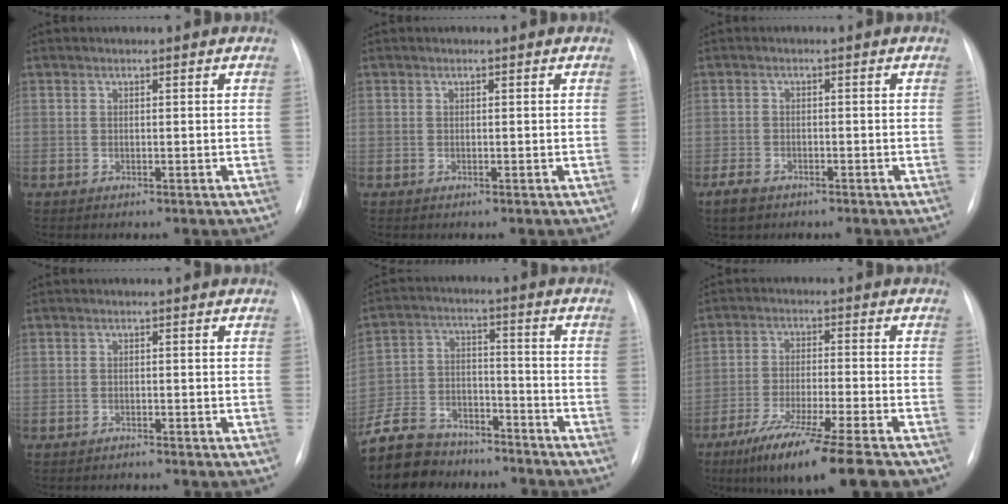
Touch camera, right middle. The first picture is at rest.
{"total": 0.0}
{"total": 2.8, "force": [-2.1, 1.5, 1.3], "torque": [-0.034, -0.002, -0.032]}
{"total": 0.6, "force": [-0.6, 0.0, -0.1], "torque": [-0.005, -0.004, -0.012]}
{"total": 16.8, "force": [-14.1, 7.3, 5.5], "torque": [-0.125, 0.012, -0.235]}
{"total": 14.8, "force": [-10.6, 0.6, 10.3], "torque": [-0.167, -0.043, -0.173]}